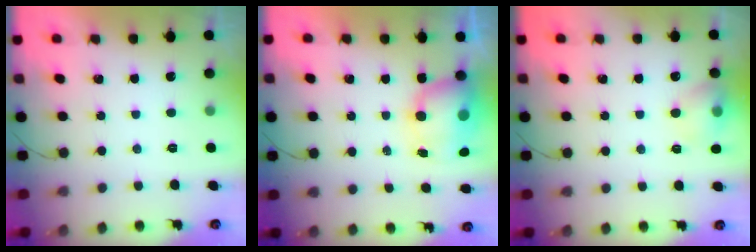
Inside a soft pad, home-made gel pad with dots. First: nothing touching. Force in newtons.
{"total": 9.0, "press": 8.7, "slide": 2.4}
{"total": 8.6, "press": 8.5, "slide": 1.6}